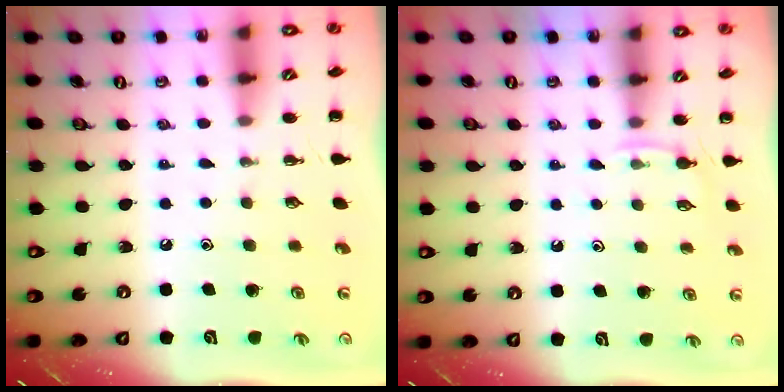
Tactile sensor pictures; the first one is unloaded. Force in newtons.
{"total": 4.0, "press": 3.8, "slide": 1.3}